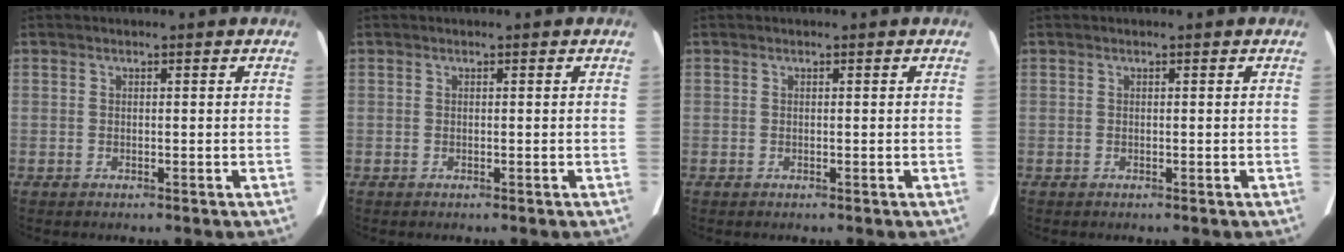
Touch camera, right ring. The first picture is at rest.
{"total": 0.0}
{"total": 0.0}
{"total": 0.0}